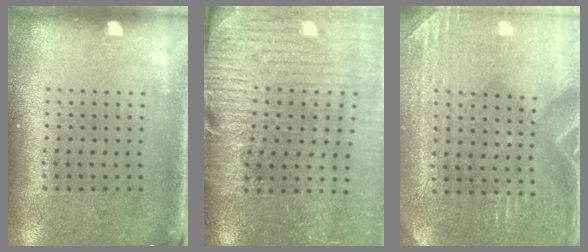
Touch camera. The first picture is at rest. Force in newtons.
{"total": 3.2, "press": 3.0, "slide": 1.0}
{"total": 3.0, "press": 3.0, "slide": 0.2}